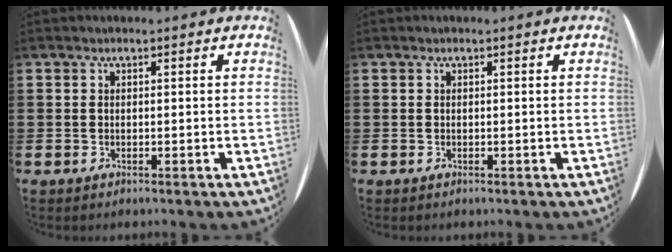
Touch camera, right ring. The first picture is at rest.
{"total": 0.0}